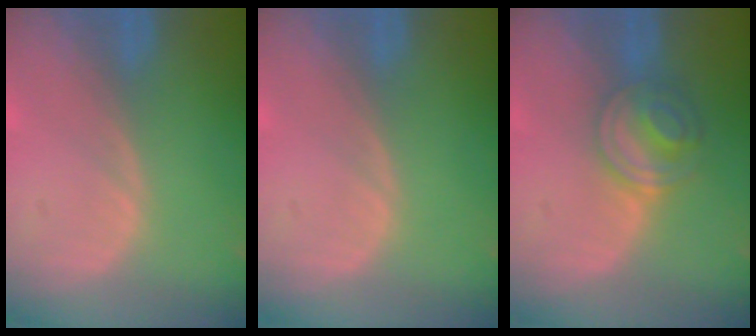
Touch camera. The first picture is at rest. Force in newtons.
{"total": 0.0}
{"total": 6.1, "press": 5.4, "slide": 2.8}